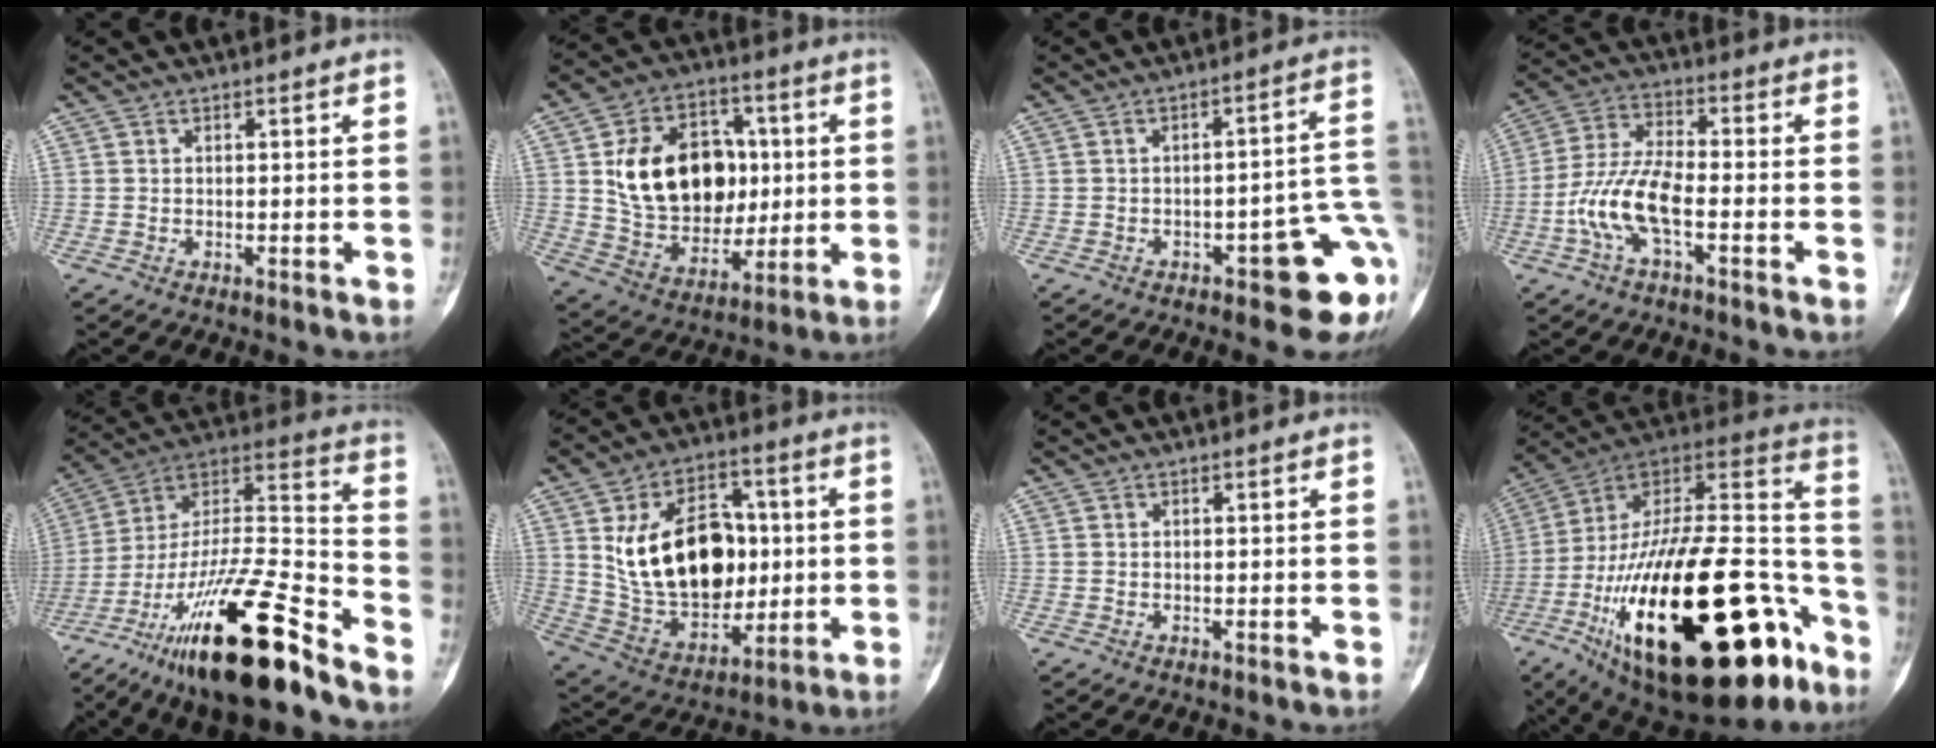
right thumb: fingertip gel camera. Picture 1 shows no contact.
{"total": 20.6, "force": [2.9, 14.9, 14.0], "torque": [-0.188, 0.004, 0.061]}
{"total": 12.3, "force": [-4.9, 4.1, 10.5], "torque": [-0.082, 0.035, -0.055]}
{"total": 10.4, "force": [-3.4, 3.8, 9.0], "torque": [-0.200, 0.033, -0.069]}
{"total": 26.6, "force": [-17.9, 5.5, 19.0], "torque": [-0.335, 0.074, -0.309]}
{"total": 23.0, "force": [2.6, 15.3, 17.0], "torque": [-0.250, 0.003, 0.064]}
{"total": 0.0}
{"total": 43.8, "force": [-18.3, 18.0, 35.5], "torque": [-0.545, 0.054, -0.288]}